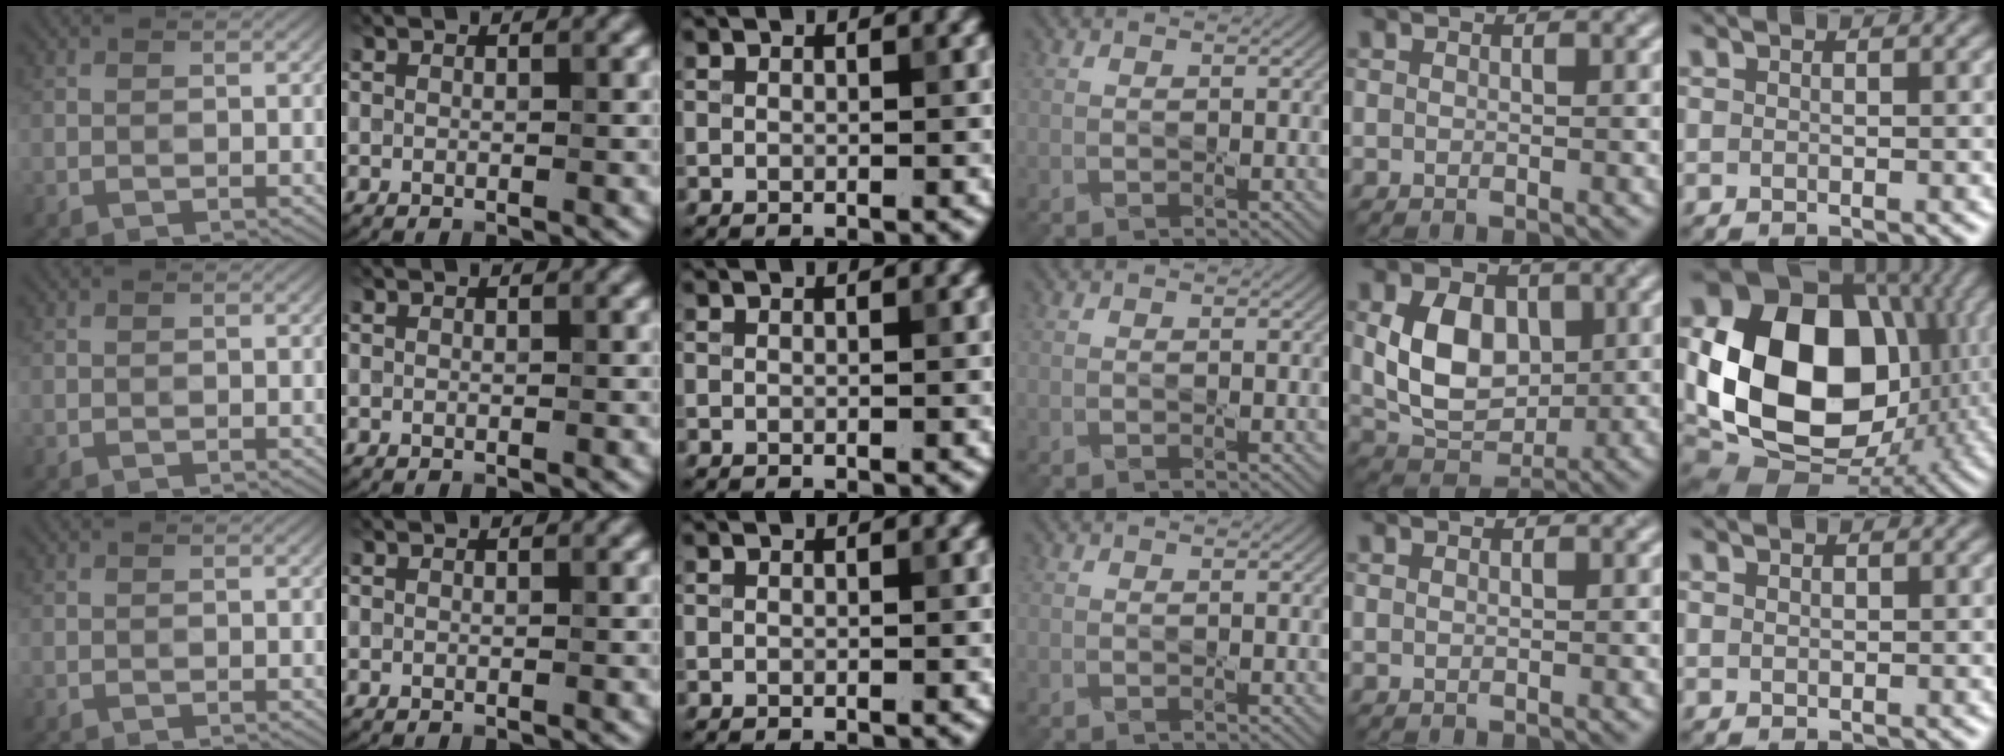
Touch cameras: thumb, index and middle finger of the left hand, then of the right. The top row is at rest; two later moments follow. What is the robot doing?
{"motion": "press", "object": "small bumper sticker"}